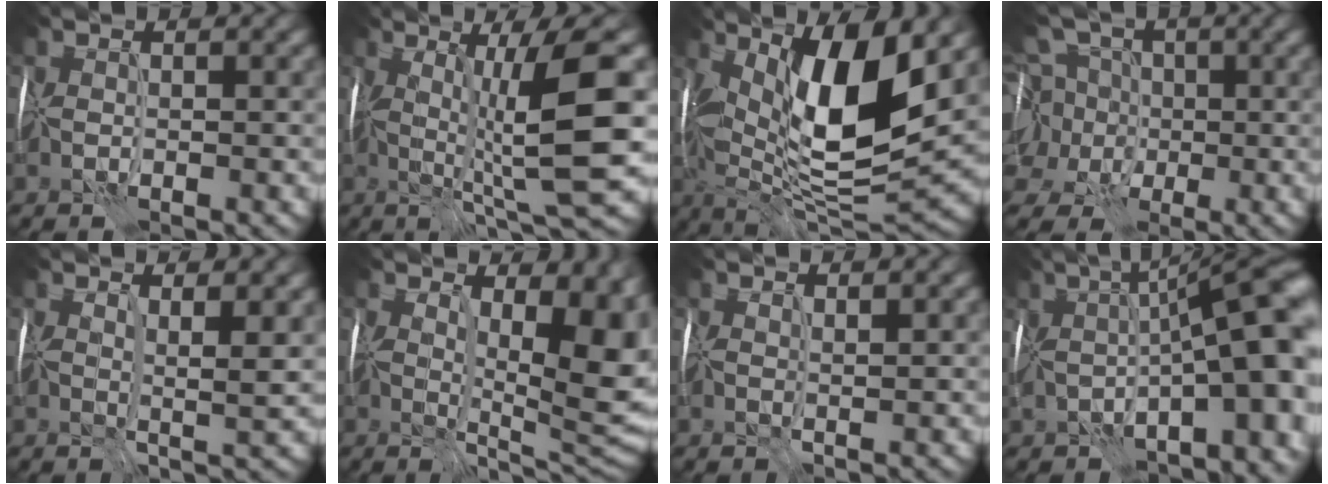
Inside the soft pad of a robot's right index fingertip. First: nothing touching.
{"total": 10.0, "force": [1.4, 1.4, 9.7], "torque": [-0.146, 0.006, 0.030]}
{"total": 13.1, "force": [3.4, 4.2, 11.9], "torque": [-0.200, -0.007, 0.061]}
{"total": 10.1, "force": [1.1, 8.6, 5.3], "torque": [-0.106, 0.028, -0.024]}
{"total": 3.8, "force": [1.5, 0.7, 3.5], "torque": [-0.044, -0.004, 0.025]}
{"total": 14.2, "force": [2.2, 6.2, 12.6], "torque": [-0.137, -0.005, 0.049]}
{"total": 1.4, "force": [0.9, 0.3, 1.1], "torque": [-0.014, -0.003, 0.016]}
{"total": 16.5, "force": [-1.0, 6.1, 15.2], "torque": [-0.191, 0.002, 0.004]}